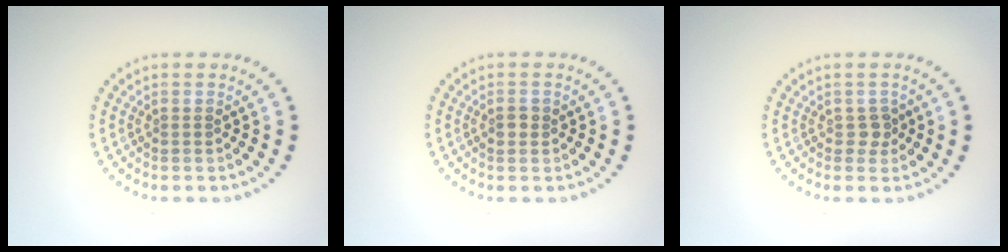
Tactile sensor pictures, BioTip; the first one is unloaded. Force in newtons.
{"total": 1.1, "press": 1.1, "slide": 0.1}
{"total": 1.1, "press": 1.0, "slide": 0.6}